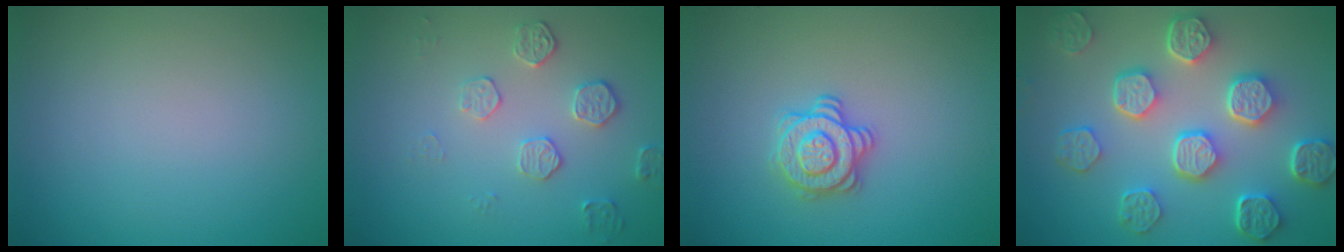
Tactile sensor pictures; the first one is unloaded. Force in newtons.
{"total": 2.1, "press": 1.5, "slide": 1.4}
{"total": 2.8, "press": 2.7, "slide": 0.9}
{"total": 7.6, "press": 5.8, "slide": 4.9}